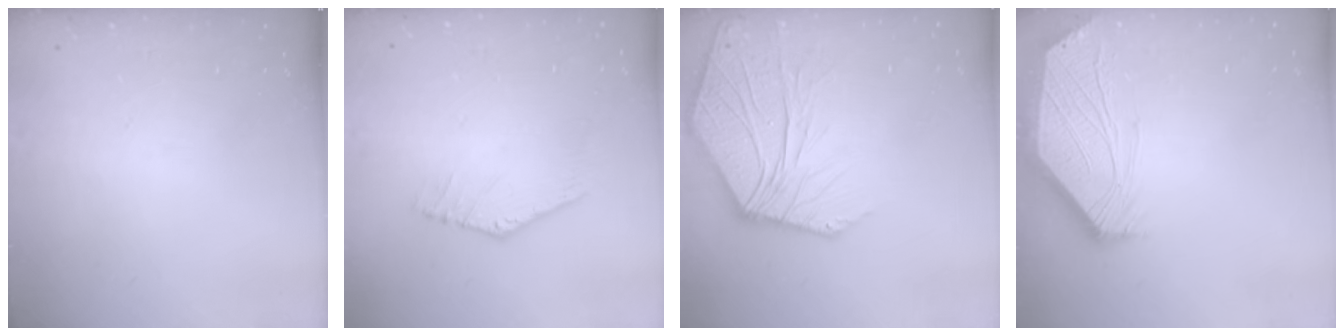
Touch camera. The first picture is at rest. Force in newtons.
{"total": 4.0, "press": 4.0, "slide": 0.2}
{"total": 11.8, "press": 11.7, "slide": 1.7}
{"total": 3.4, "press": 3.3, "slide": 0.5}